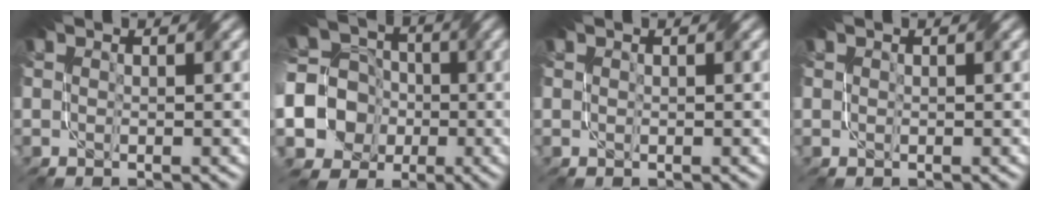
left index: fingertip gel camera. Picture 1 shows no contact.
{"total": 12.1, "force": [-3.8, 10.9, 3.8], "torque": [-0.106, -0.007, -0.093]}
{"total": 0.0}
{"total": 0.0}